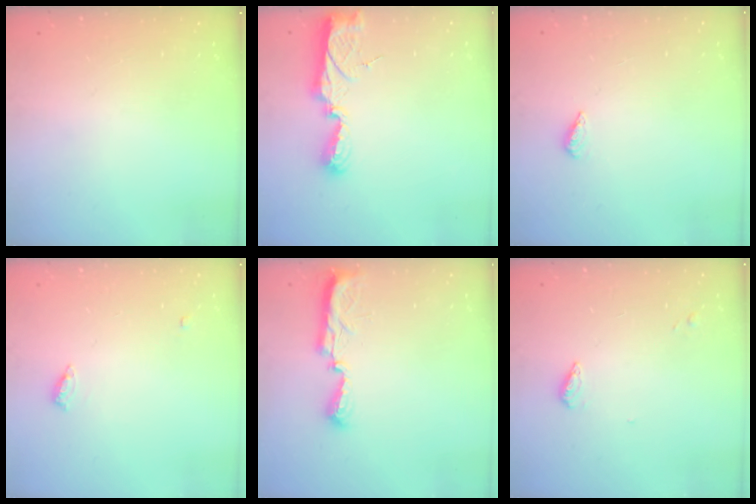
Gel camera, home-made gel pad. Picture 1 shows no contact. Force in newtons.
{"total": 9.8, "press": 9.7, "slide": 0.9}
{"total": 2.3, "press": 2.2, "slide": 0.8}
{"total": 4.5, "press": 4.5, "slide": 0.4}
{"total": 7.7, "press": 7.6, "slide": 0.7}
{"total": 3.9, "press": 3.9, "slide": 0.5}